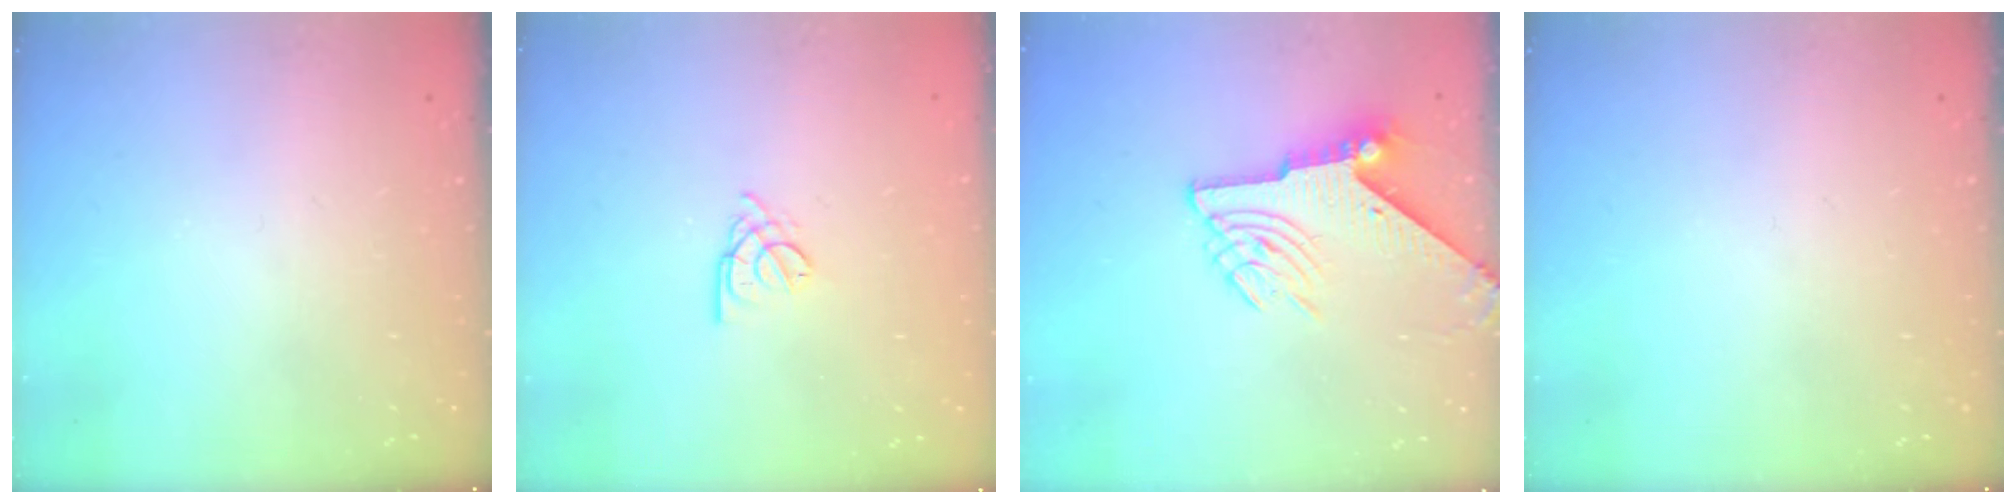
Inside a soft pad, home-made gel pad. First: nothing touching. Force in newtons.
{"total": 2.3, "press": 2.3, "slide": 0.5}
{"total": 7.4, "press": 7.3, "slide": 0.9}
{"total": 0.0}